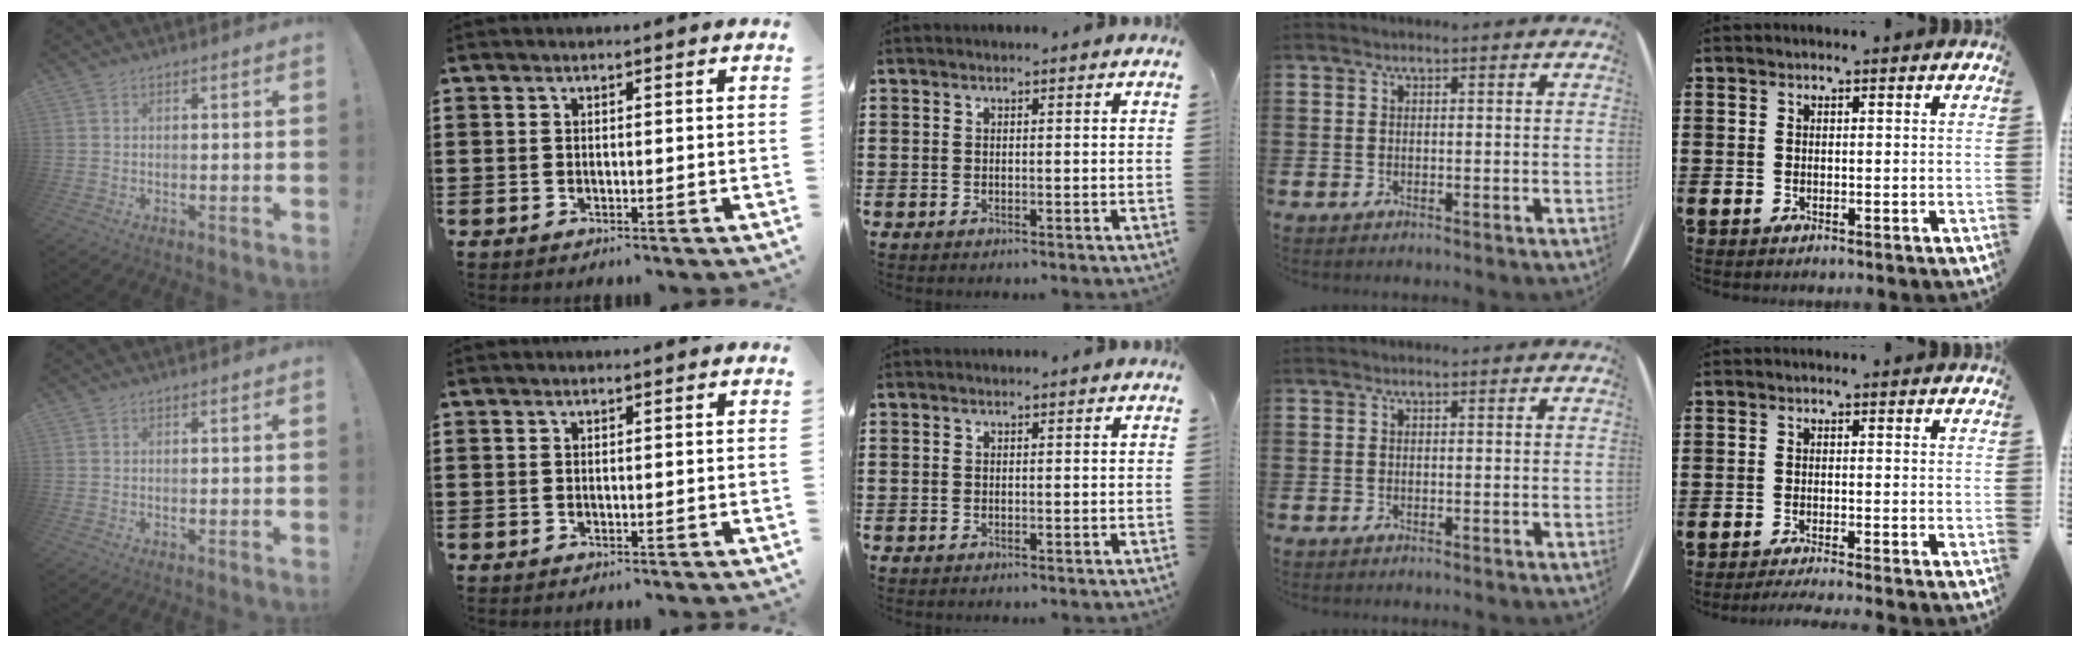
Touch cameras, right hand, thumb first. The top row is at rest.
{"little": {"total": 1.2, "force": [-1.0, -0.2, 0.5], "torque": [-0.007, -0.001, -0.020]}}